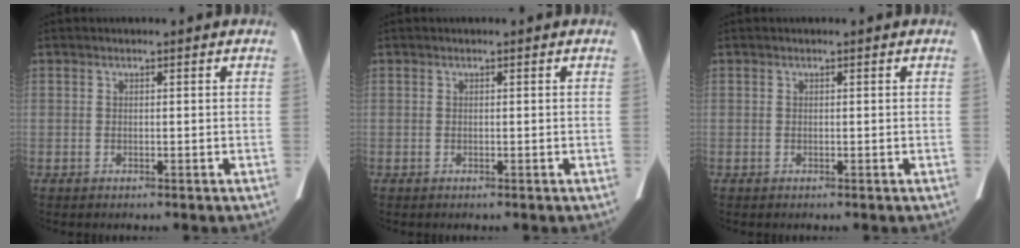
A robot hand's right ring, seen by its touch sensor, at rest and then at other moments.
{"total": 0.0}
{"total": 0.0}